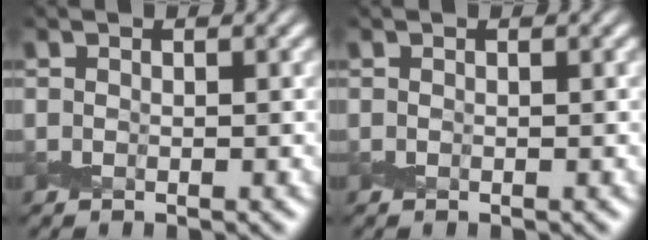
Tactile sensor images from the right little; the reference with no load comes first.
{"total": 0.0}